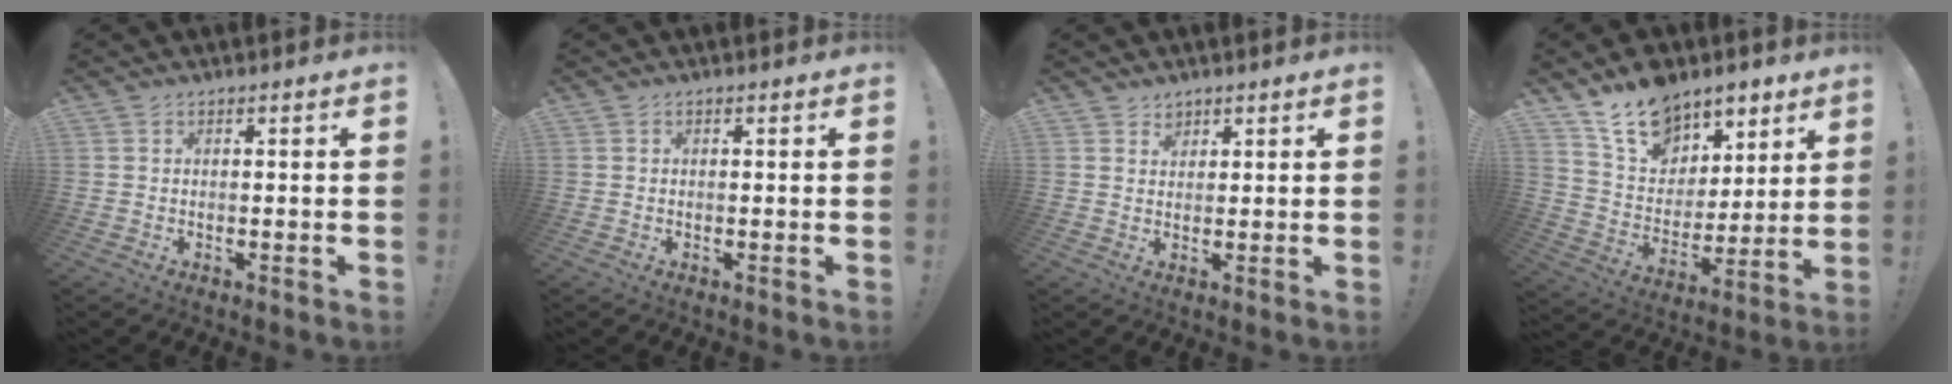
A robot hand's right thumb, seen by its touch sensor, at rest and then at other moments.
{"total": 0.0}
{"total": 2.7, "force": [1.9, 1.8, 0.3], "torque": [-0.004, -0.009, 0.034]}
{"total": 17.2, "force": [12.1, 10.9, 5.6], "torque": [-0.095, -0.076, 0.231]}